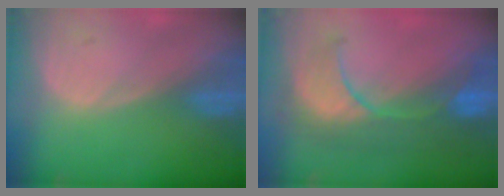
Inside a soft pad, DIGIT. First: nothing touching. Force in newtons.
{"total": 8.7, "press": 8.6, "slide": 1.5}